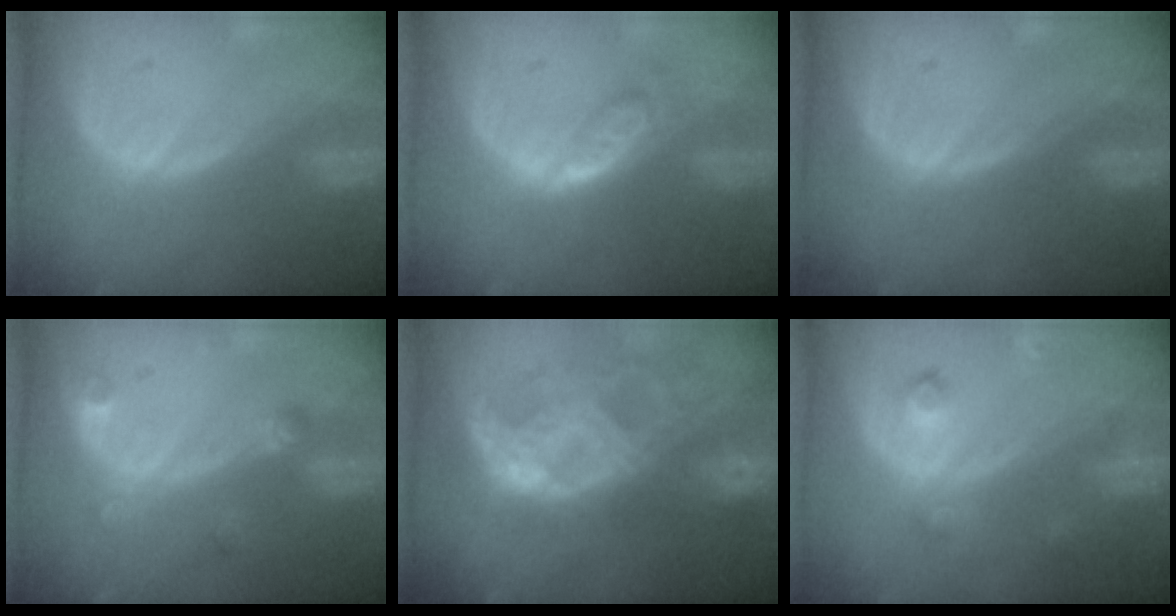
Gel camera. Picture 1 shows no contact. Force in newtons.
{"total": 5.0, "press": 4.6, "slide": 2.0}
{"total": 0.0}
{"total": 2.6, "press": 2.6, "slide": 0.3}
{"total": 10.5, "press": 9.2, "slide": 5.0}
{"total": 3.7, "press": 3.4, "slide": 1.4}